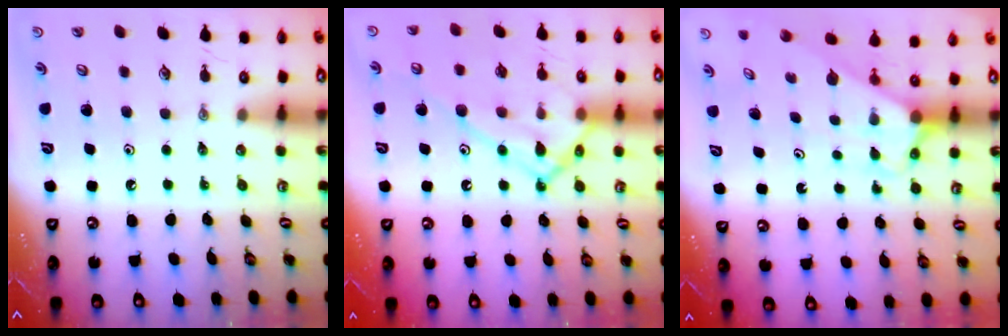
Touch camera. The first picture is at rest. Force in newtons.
{"total": 15.6, "press": 15.5, "slide": 1.3}
{"total": 2.5, "press": 2.4, "slide": 0.2}